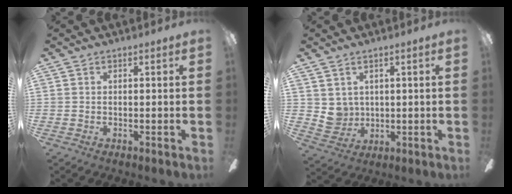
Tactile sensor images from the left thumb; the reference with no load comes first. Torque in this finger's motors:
{"motor_torque": [0.02, 0.06, -0.36, -0.13, 0.03]}